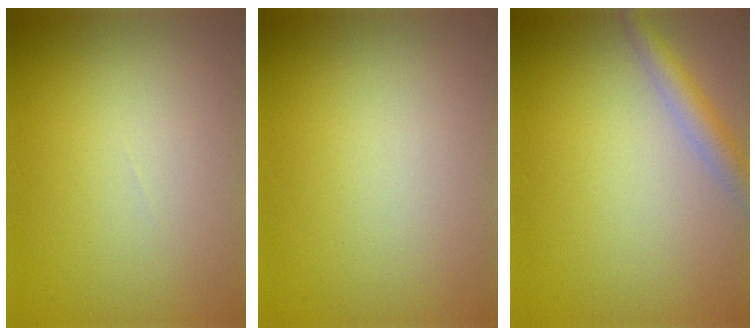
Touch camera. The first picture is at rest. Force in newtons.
{"total": 0.0}
{"total": 2.8, "press": 2.8, "slide": 0.1}